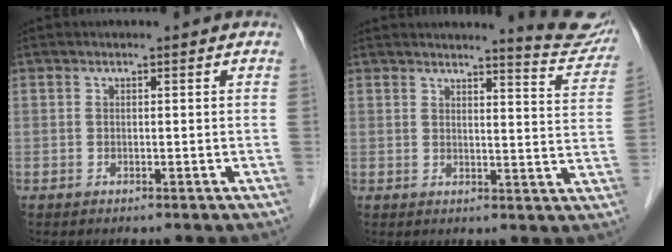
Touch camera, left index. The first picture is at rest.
{"total": 8.8, "force": [8.5, 0.1, 2.0], "torque": [-0.018, -0.045, 0.082]}